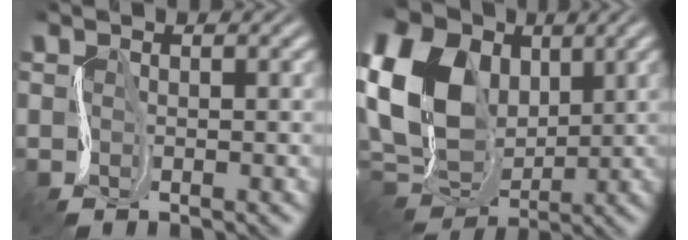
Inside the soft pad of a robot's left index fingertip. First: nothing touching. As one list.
[{"total": 12.7, "force": [2.7, 9.5, 7.9], "torque": [-0.183, 0.018, 0.036]}]